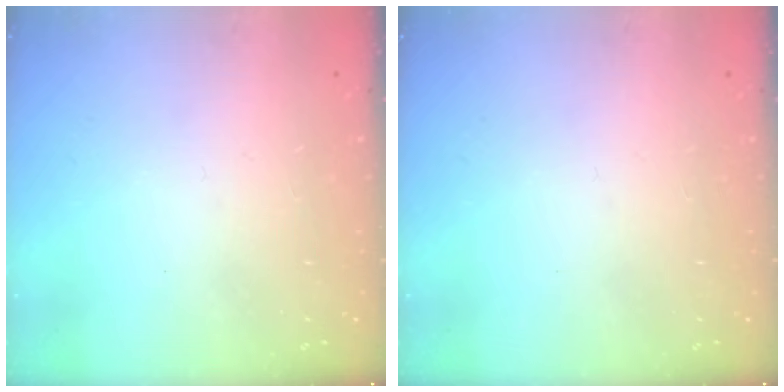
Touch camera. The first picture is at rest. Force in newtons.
{"total": 0.0}